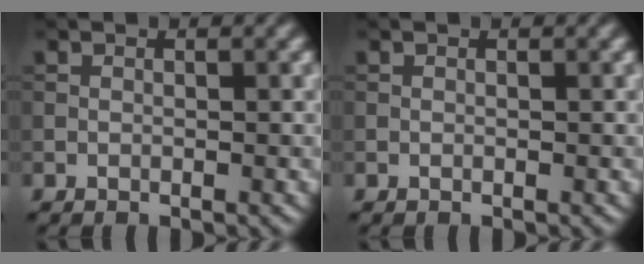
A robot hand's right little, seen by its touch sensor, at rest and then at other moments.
{"total": 0.0}